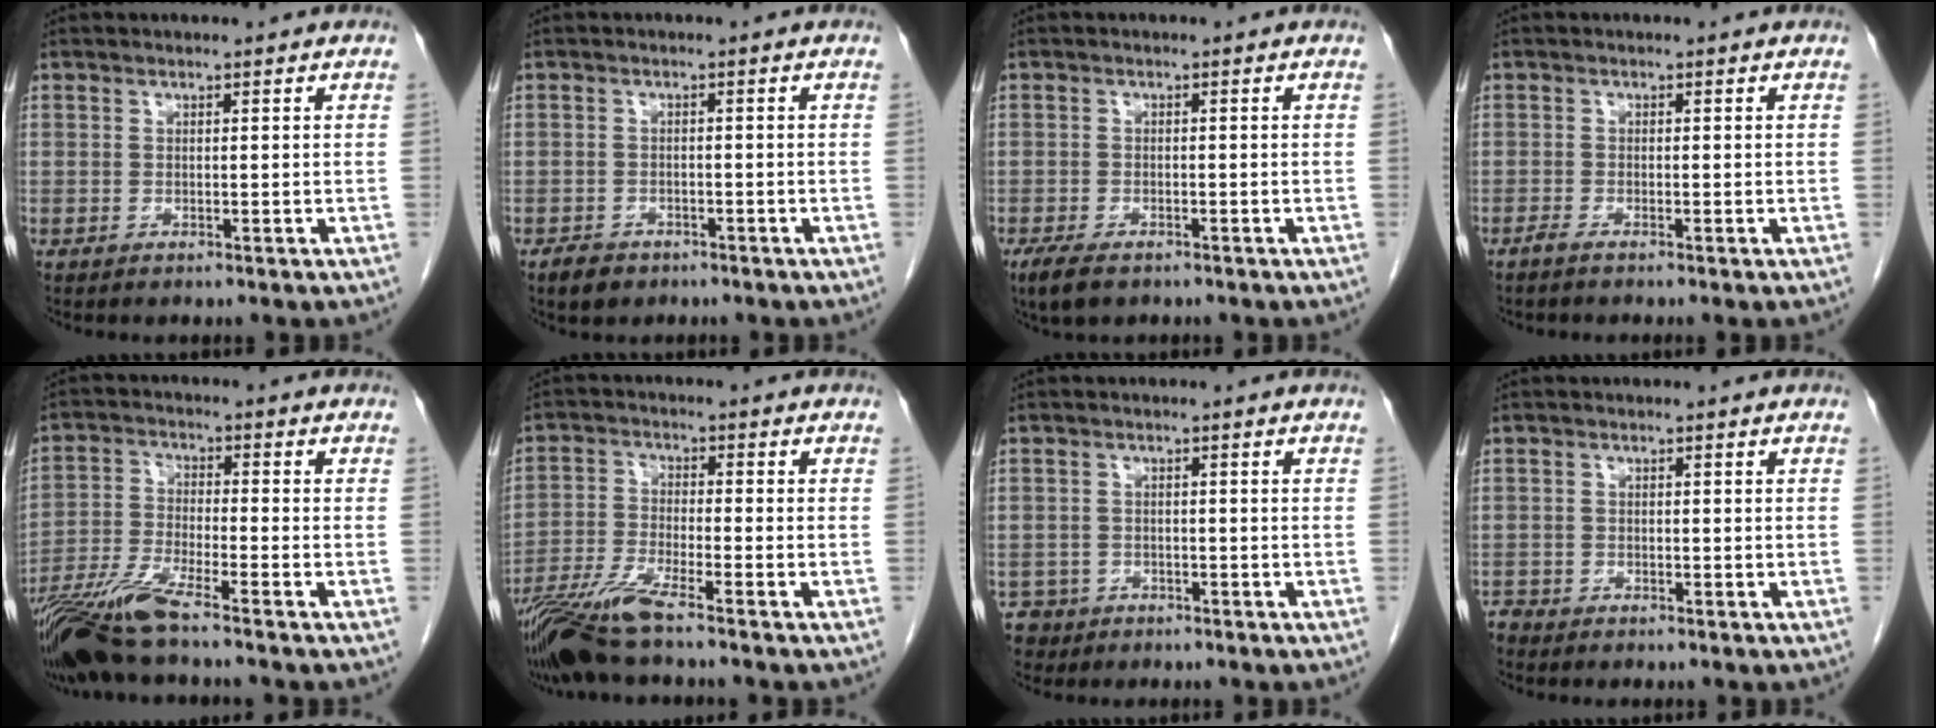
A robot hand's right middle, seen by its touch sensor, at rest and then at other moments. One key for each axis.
{"total": 2.8, "fx": -2.0, "fy": 1.8, "fz": 0.9, "tx": -0.020, "ty": 0.002, "tz": -0.026}
{"total": 4.2, "fx": -2.9, "fy": 1.8, "fz": 2.5, "tx": -0.053, "ty": -0.010, "tz": -0.046}
{"total": 1.1, "fx": -0.8, "fy": -0.2, "fz": 0.7, "tx": -0.014, "ty": -0.001, "tz": -0.019}
{"total": 9.4, "fx": -7.6, "fy": -0.2, "fz": 5.6, "tx": -0.116, "ty": -0.024, "tz": -0.145}
{"total": 8.3, "fx": -6.7, "fy": -0.3, "fz": 4.9, "tx": -0.101, "ty": -0.027, "tz": -0.130}
{"total": 3.0, "fx": -1.9, "fy": 2.3, "fz": -0.5, "tx": 0.007, "ty": 0.008, "tz": -0.035}
{"total": 1.1, "fx": -1.1, "fy": 0.3, "fz": -0.2, "tx": 0.002, "ty": -0.002, "tz": -0.022}